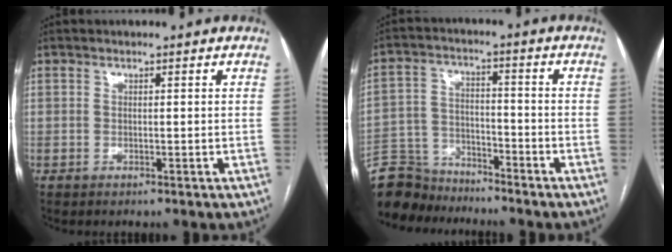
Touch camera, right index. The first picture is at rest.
{"total": 9.8, "force": [-9.2, 3.2, 0.0], "torque": [-0.006, 0.017, -0.173]}